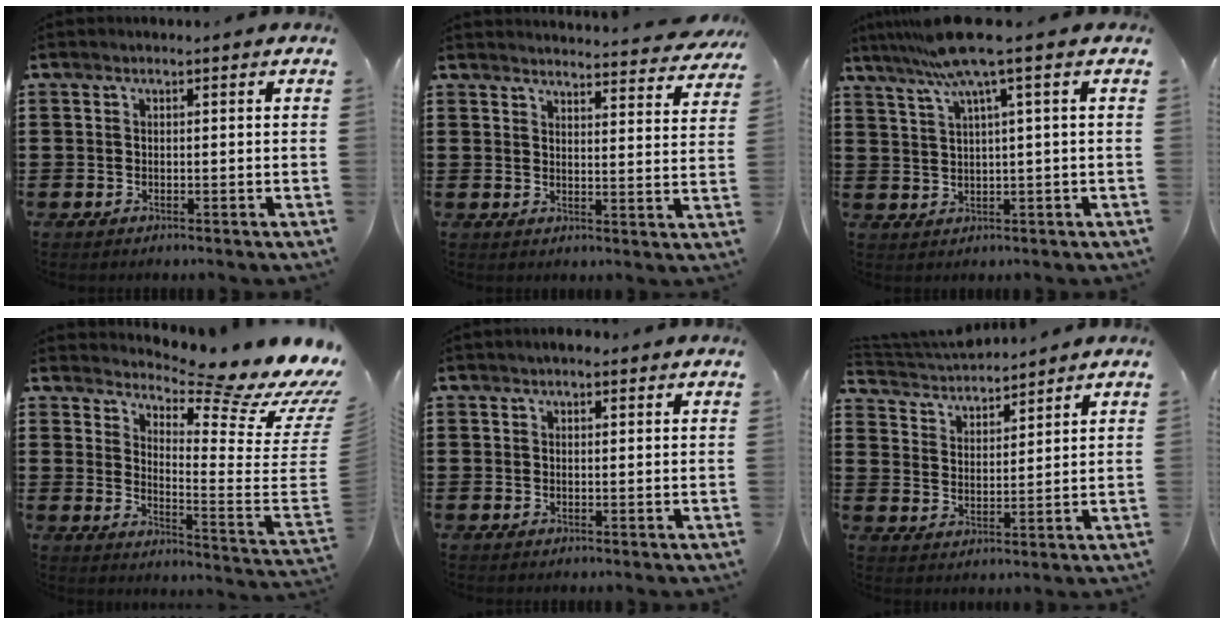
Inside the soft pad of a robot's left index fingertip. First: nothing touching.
{"total": 3.7, "force": [3.7, -0.4, 0.5], "torque": [-0.016, -0.028, 0.062]}
{"total": 7.4, "force": [3.9, -0.7, 6.3], "torque": [-0.138, -0.016, 0.066]}
{"total": 8.5, "force": [7.1, 1.0, 4.7], "torque": [-0.076, -0.079, 0.110]}
{"total": 1.1, "force": [0.8, 0.5, 0.5], "torque": [-0.010, 0.006, 0.015]}
{"total": 4.0, "force": [3.9, 0.7, 0.0], "torque": [-0.020, -0.018, 0.068]}